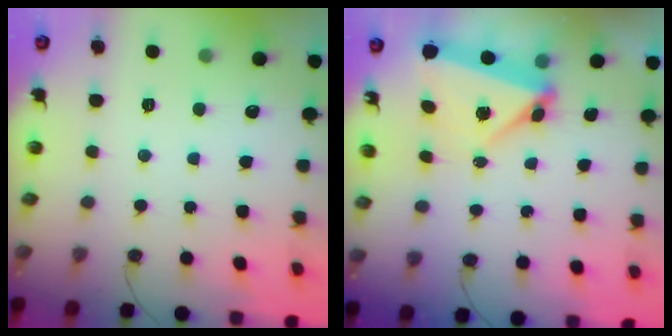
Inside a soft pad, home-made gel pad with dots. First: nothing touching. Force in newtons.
{"total": 5.4, "press": 5.4, "slide": 0.2}